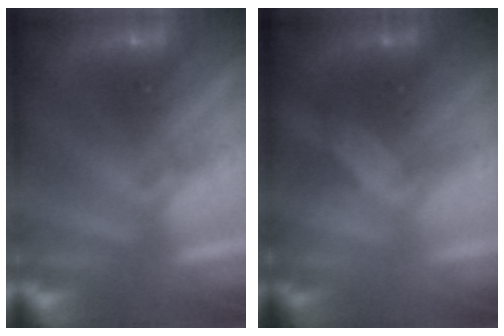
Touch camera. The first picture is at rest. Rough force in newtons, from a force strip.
{"total": 1.6}